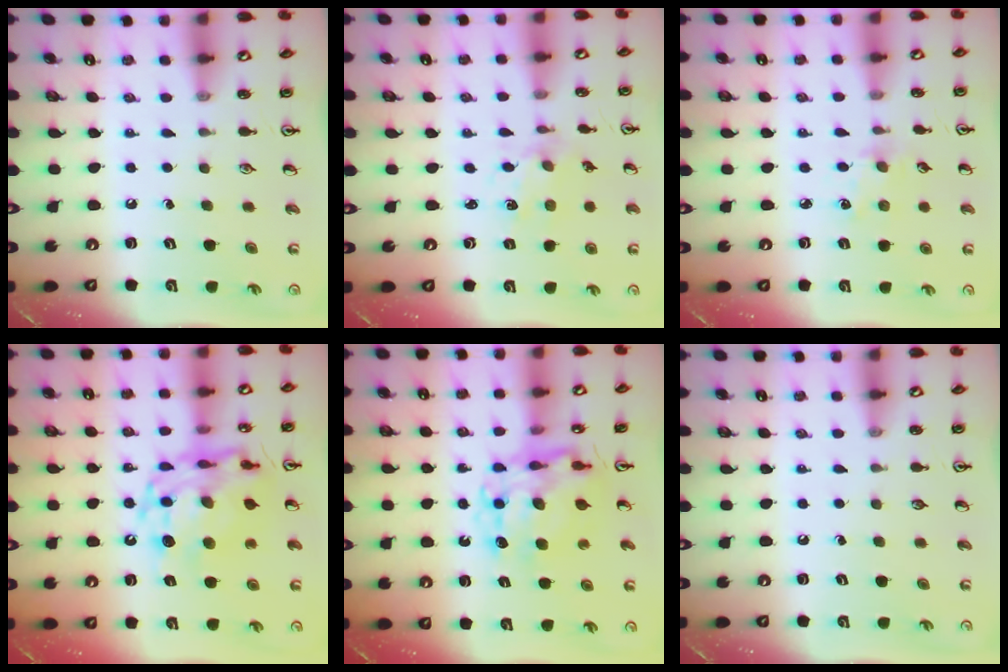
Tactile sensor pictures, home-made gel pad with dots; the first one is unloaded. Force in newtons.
{"total": 2.4, "press": 2.4, "slide": 0.4}
{"total": 2.9, "press": 2.9, "slide": 0.5}
{"total": 14.8, "press": 14.7, "slide": 1.6}
{"total": 10.0, "press": 10.0, "slide": 0.8}
{"total": 0.0}